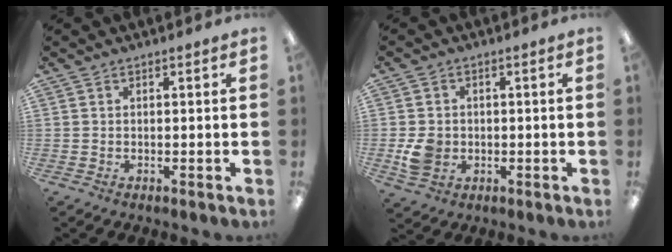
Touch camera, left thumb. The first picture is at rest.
{"total": 5.5, "force": [-1.0, 4.7, 2.7], "torque": [-0.035, 0.004, -0.016]}